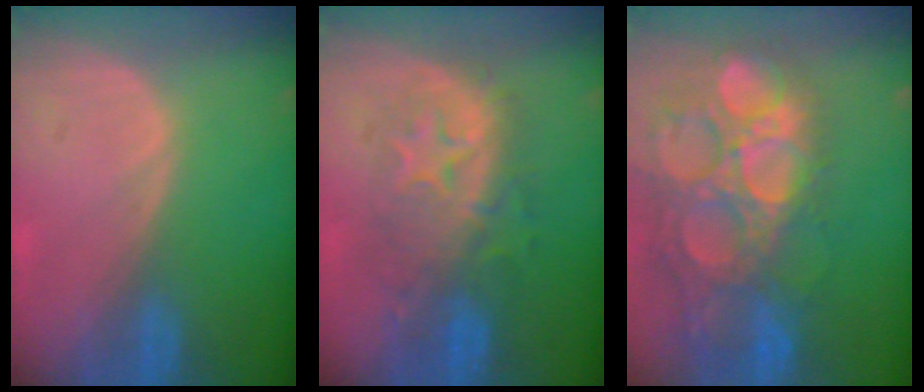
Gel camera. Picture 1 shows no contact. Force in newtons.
{"total": 8.3, "press": 8.3, "slide": 0.8}
{"total": 15.6, "press": 12.9, "slide": 8.7}